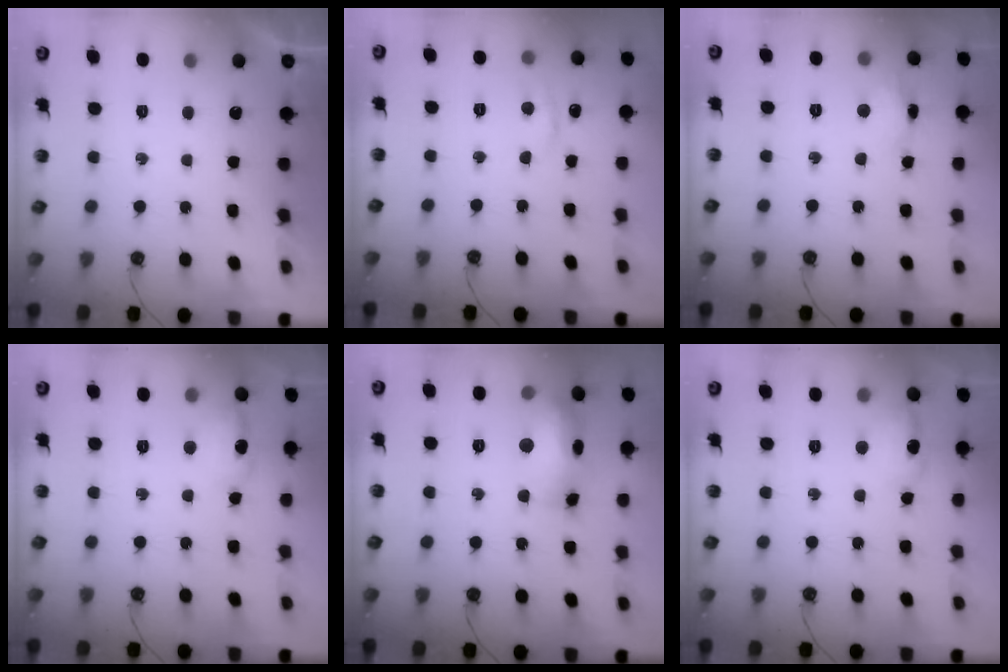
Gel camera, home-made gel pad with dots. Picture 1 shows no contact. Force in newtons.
{"total": 5.5, "press": 5.4, "slide": 0.7}
{"total": 7.4, "press": 7.4, "slide": 0.6}
{"total": 10.5, "press": 10.5, "slide": 0.8}
{"total": 17.0, "press": 17.0, "slide": 1.6}
{"total": 10.5, "press": 10.5, "slide": 0.8}